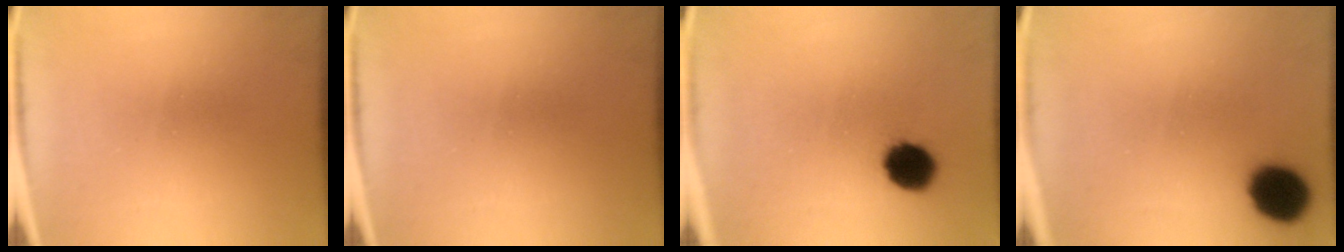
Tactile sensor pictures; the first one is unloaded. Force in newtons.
{"total": 0.0}
{"total": 8.2}
{"total": 12.1}